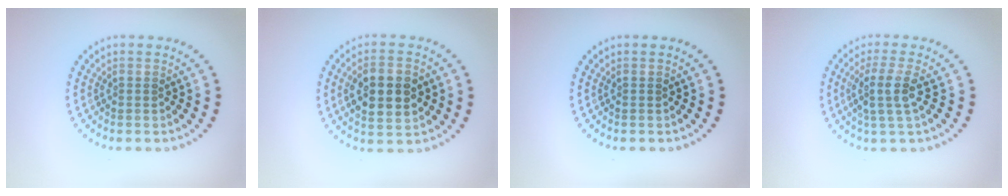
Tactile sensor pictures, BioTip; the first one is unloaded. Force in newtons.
{"total": 5.5, "press": 5.5, "slide": 0.4}
{"total": 0.0}
{"total": 3.0, "press": 2.4, "slide": 1.8}